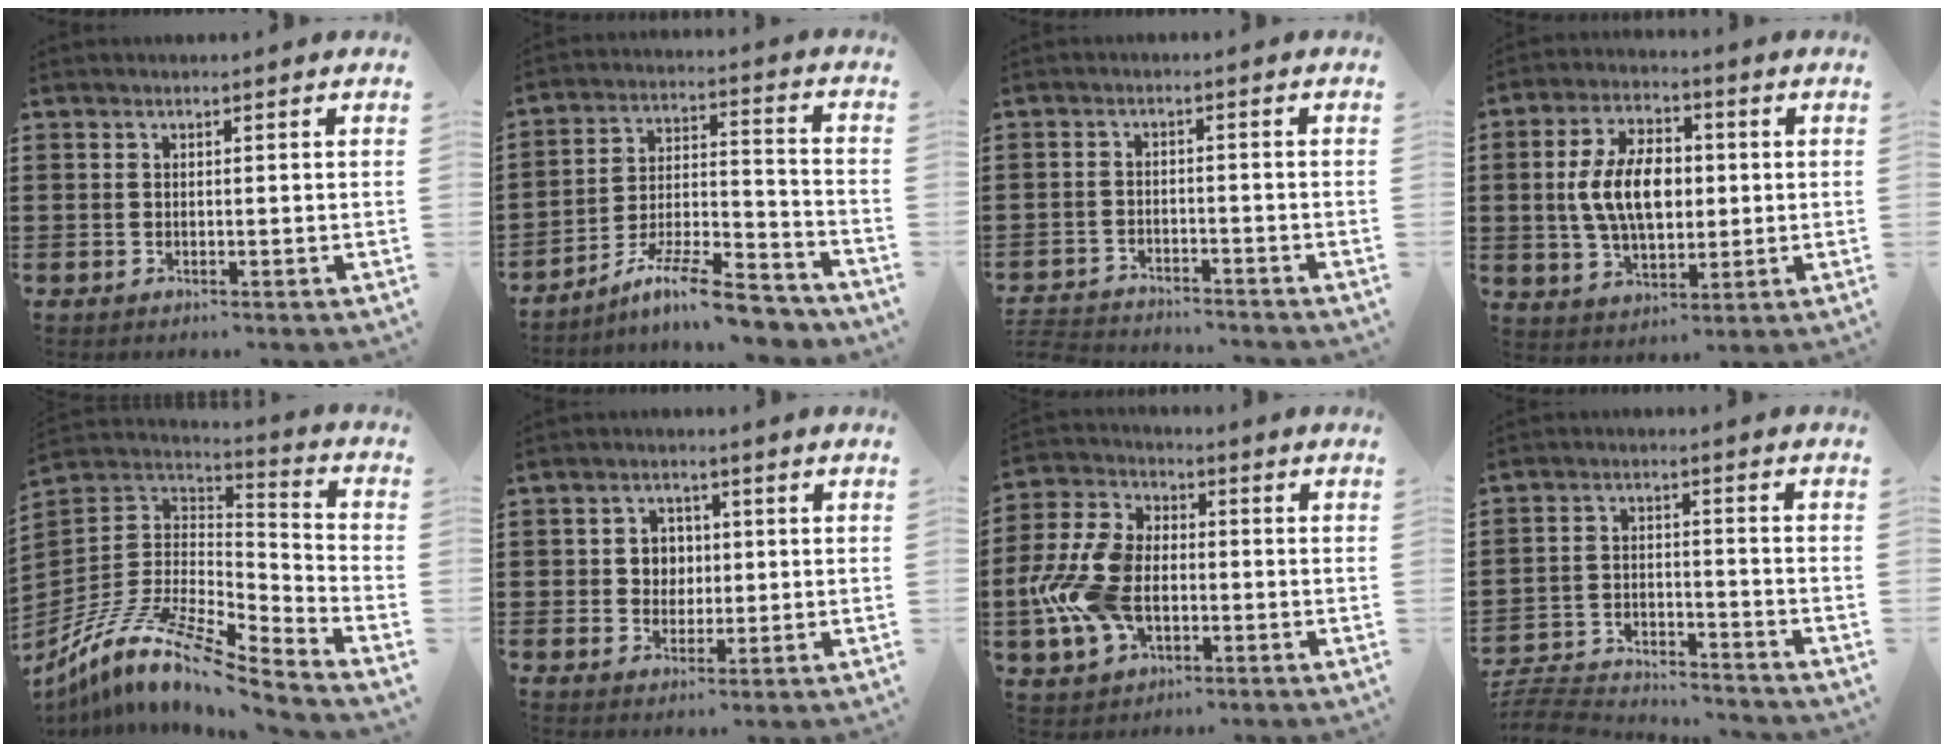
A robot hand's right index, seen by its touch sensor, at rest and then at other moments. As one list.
[{"total": 11.0, "force": [-9.1, 1.7, 6.0], "torque": [-0.098, 0.026, -0.175]}, {"total": 3.1, "force": [-3.1, 0.2, -0.2], "torque": [-0.003, -0.002, -0.068]}, {"total": 9.9, "force": [0.3, 5.9, 8.0], "torque": [-0.165, 0.013, 0.001]}, {"total": 11.4, "force": [-8.3, 2.6, 7.3], "torque": [-0.164, 0.001, -0.170]}, {"total": 3.9, "force": [0.3, 3.7, 1.3], "torque": [-0.033, 0.010, 0.000]}, {"total": 11.9, "force": [-2.2, 7.4, 9.0], "torque": [-0.223, -0.003, -0.041]}, {"total": 5.9, "force": [-5.8, 0.8, 1.1], "torque": [-0.033, 0.004, -0.119]}]